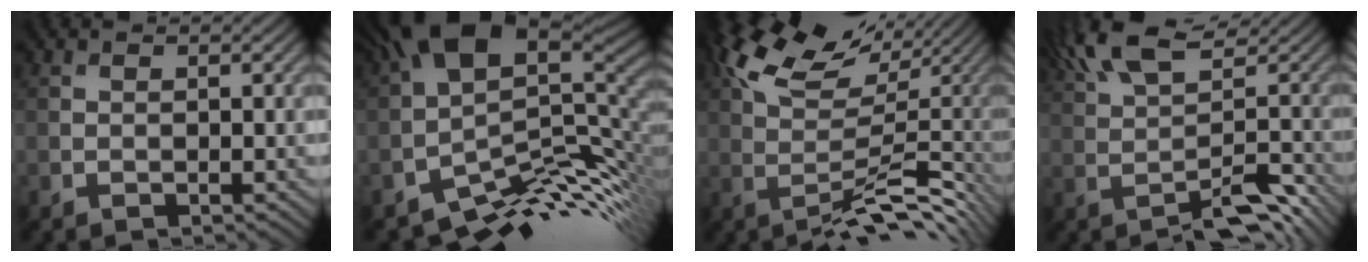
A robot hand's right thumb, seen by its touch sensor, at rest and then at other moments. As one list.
[{"total": 12.0, "force": [-1.6, 5.4, 10.6], "torque": [-0.166, -0.012, -0.005]}, {"total": 9.8, "force": [2.2, 3.4, 8.9], "torque": [-0.152, 0.001, 0.049]}, {"total": 9.3, "force": [1.5, 3.1, 8.6], "torque": [-0.135, 0.018, 0.037]}]